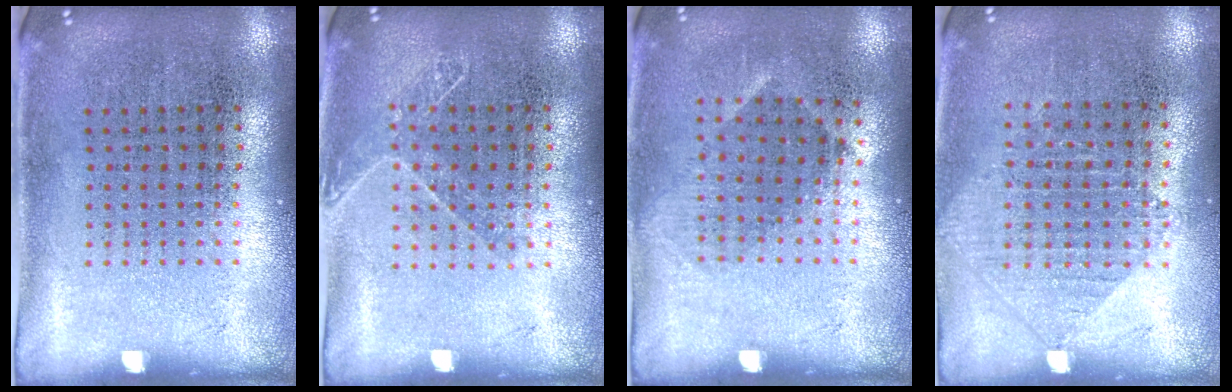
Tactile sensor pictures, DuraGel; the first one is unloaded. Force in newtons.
{"total": 1.1, "press": 0.9, "slide": 0.5}
{"total": 0.9, "press": 0.7, "slide": 0.6}
{"total": 0.9, "press": 0.8, "slide": 0.3}